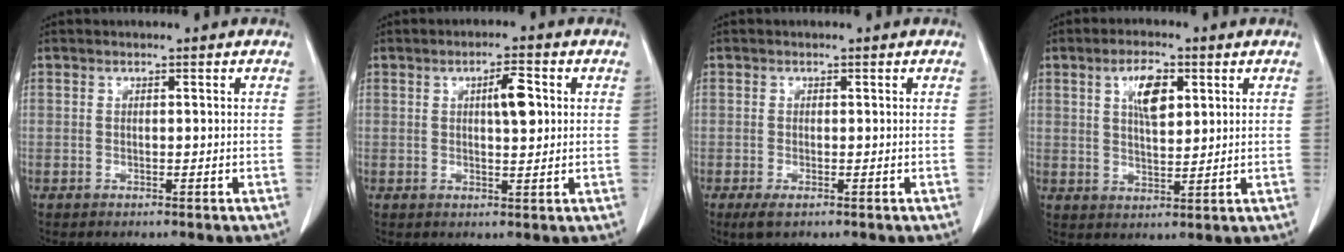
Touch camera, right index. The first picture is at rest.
{"total": 4.5, "force": [1.2, 1.2, 4.2], "torque": [-0.067, 0.007, 0.021]}
{"total": 1.8, "force": [-0.9, 0.6, 1.4], "torque": [-0.027, -0.002, -0.010]}
{"total": 6.6, "force": [2.5, 2.8, 5.4], "torque": [-0.099, 0.006, 0.047]}